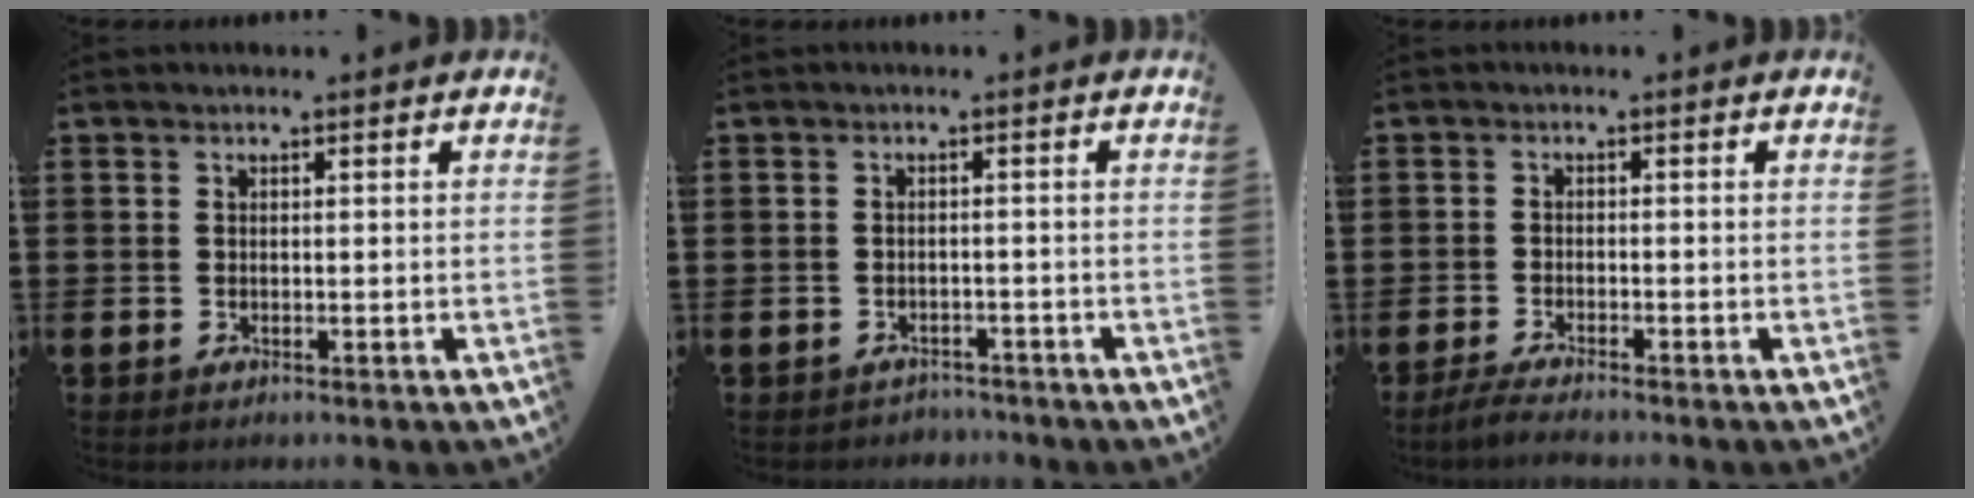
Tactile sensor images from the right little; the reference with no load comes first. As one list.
[{"total": 1.2, "force": [-1.1, 0.2, -0.2], "torque": [-0.002, 0.003, -0.026]}, {"total": 1.7, "force": [-1.5, 0.0, 0.8], "torque": [-0.014, 0.002, -0.030]}]